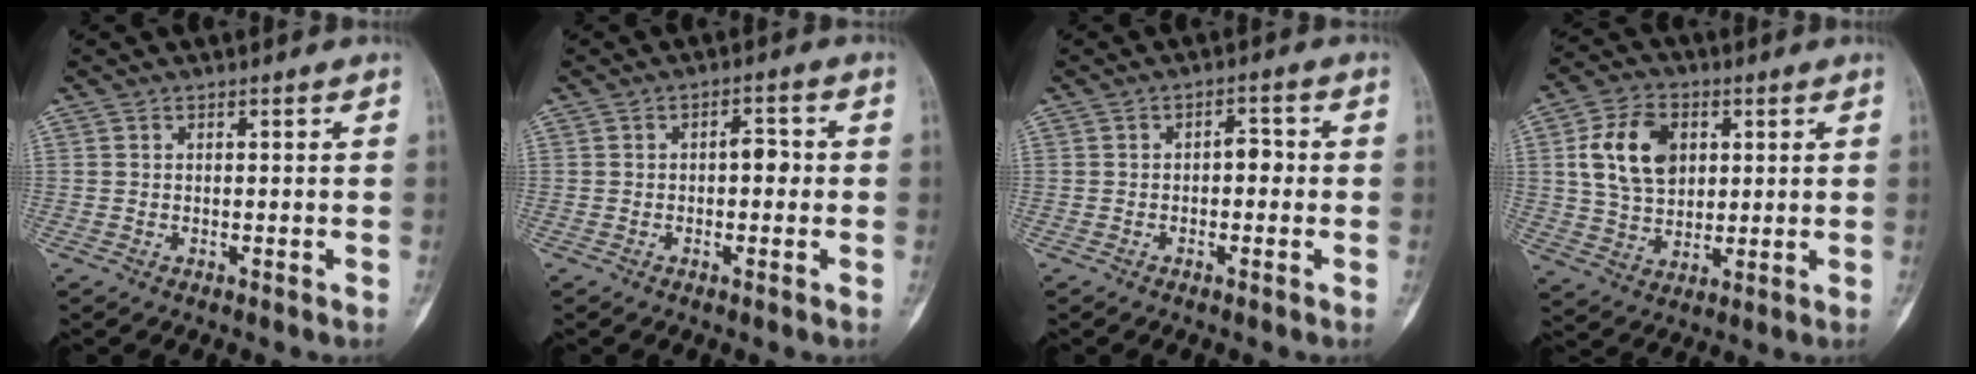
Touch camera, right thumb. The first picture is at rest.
{"total": 3.6, "force": [0.0, 1.9, 3.1], "torque": [-0.032, 0.009, -0.005]}
{"total": 3.1, "force": [-0.2, 1.7, 2.6], "torque": [-0.024, 0.013, -0.009]}
{"total": 12.6, "force": [3.2, 8.8, 8.4], "torque": [-0.129, -0.003, 0.059]}